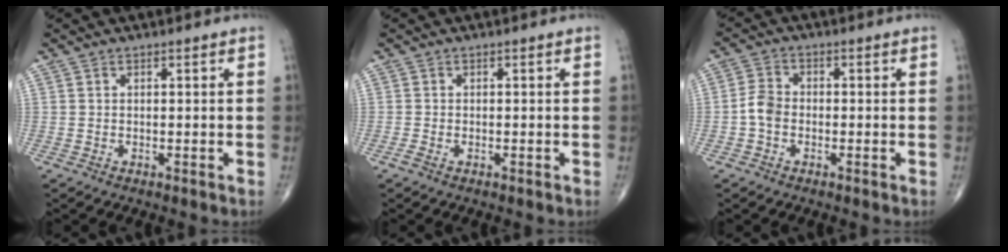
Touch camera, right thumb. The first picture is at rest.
{"total": 0.9, "force": [-0.4, 0.4, 0.6], "torque": [-0.021, -0.001, -0.009]}
{"total": 3.9, "force": [-1.1, 2.8, 2.4], "torque": [-0.044, 0.013, -0.030]}